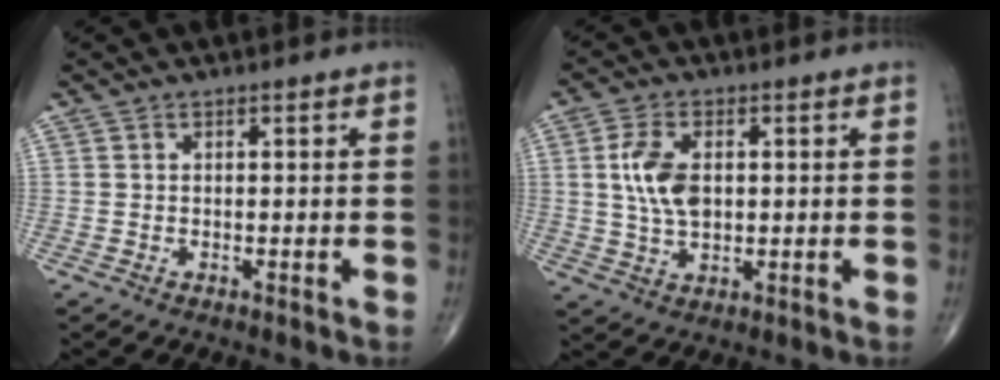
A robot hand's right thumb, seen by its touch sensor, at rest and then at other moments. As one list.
[{"total": 8.2, "force": [1.2, 4.6, 6.6], "torque": [-0.131, -0.003, 0.026]}]